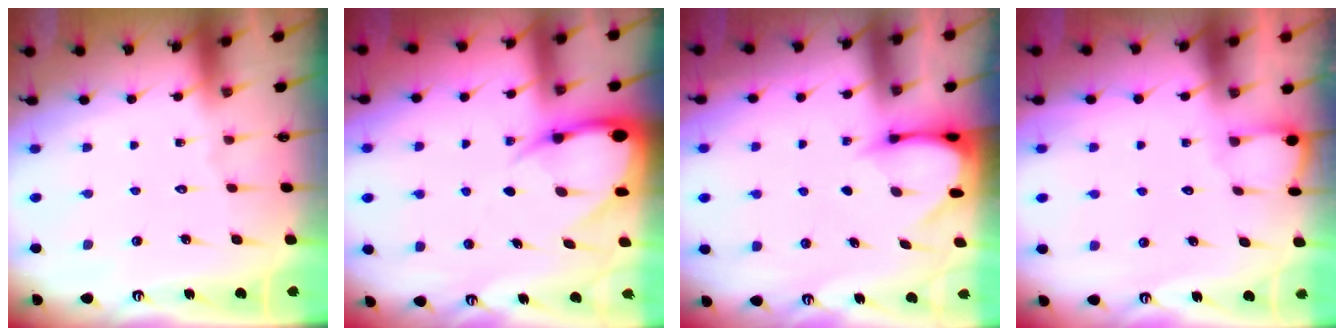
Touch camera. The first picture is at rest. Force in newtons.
{"total": 7.5, "press": 7.4, "slide": 0.7}
{"total": 3.3, "press": 3.2, "slide": 0.3}
{"total": 2.0, "press": 2.0, "slide": 0.2}